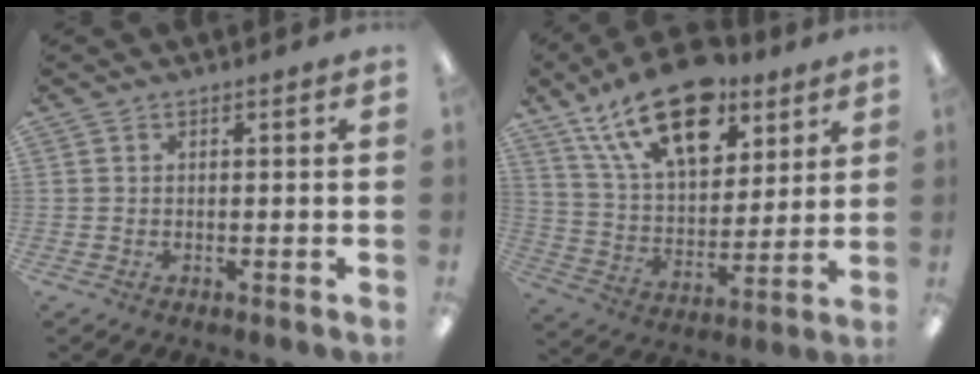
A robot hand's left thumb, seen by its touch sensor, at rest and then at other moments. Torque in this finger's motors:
{"motor_torque": [0.55, 0.53, 1.40, -1.37, 0.53]}